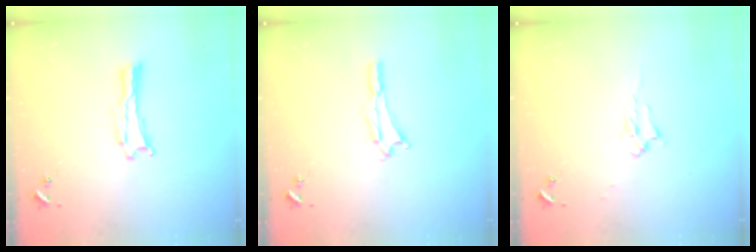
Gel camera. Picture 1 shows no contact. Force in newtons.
{"total": 0.7, "press": 0.7, "slide": 0.2}
{"total": 2.2, "press": 2.2, "slide": 0.4}